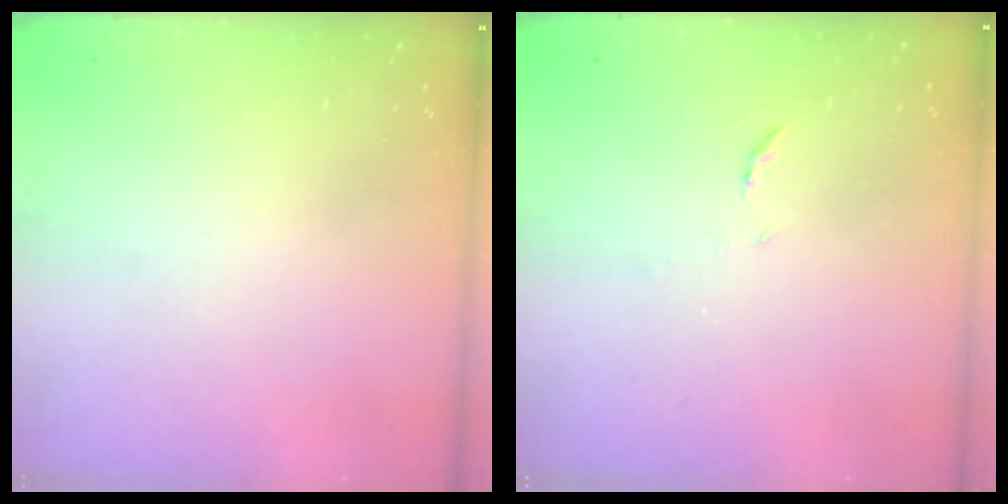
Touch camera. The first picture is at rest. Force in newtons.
{"total": 6.3, "press": 6.2, "slide": 0.6}